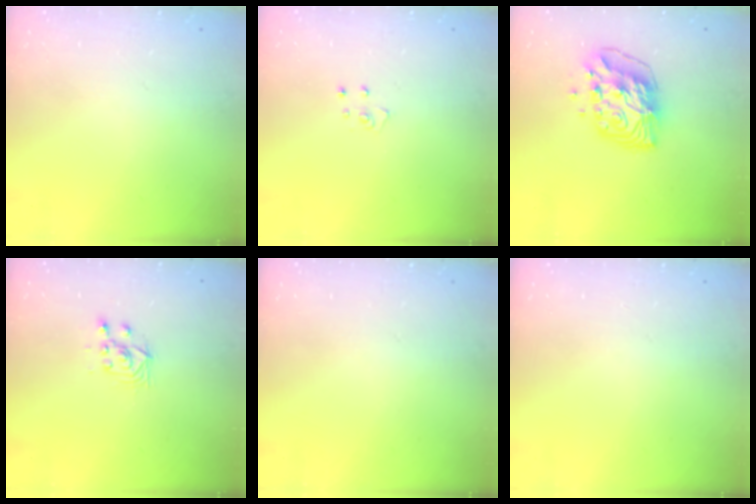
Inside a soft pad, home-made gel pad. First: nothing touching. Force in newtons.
{"total": 3.8, "press": 3.8, "slide": 0.3}
{"total": 10.6, "press": 10.5, "slide": 1.6}
{"total": 4.1, "press": 3.9, "slide": 1.3}
{"total": 0.0}
{"total": 0.0}